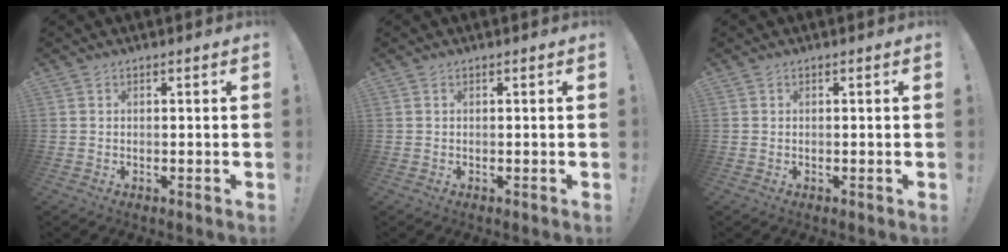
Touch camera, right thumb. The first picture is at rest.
{"total": 0.0}
{"total": 0.0}